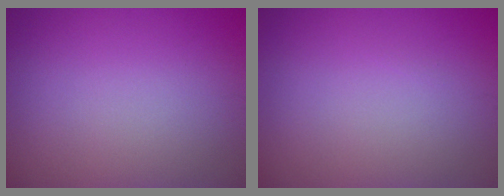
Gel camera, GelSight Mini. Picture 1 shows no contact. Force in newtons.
{"total": 0.0}